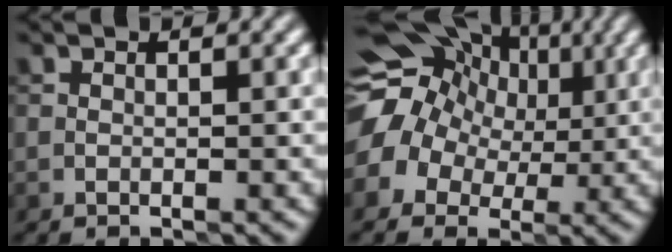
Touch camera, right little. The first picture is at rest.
{"total": 13.7, "force": [2.8, 11.4, 7.0], "torque": [-0.146, 0.047, 0.025]}